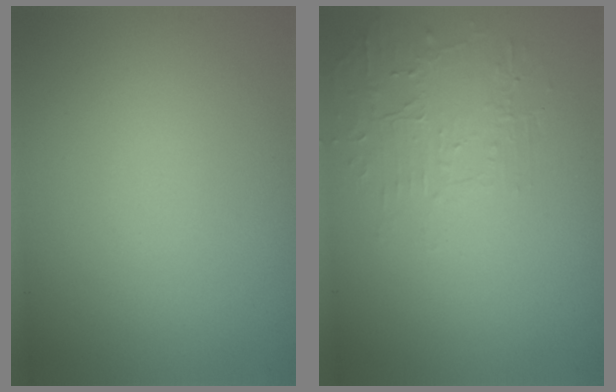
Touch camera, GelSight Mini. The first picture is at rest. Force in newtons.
{"total": 1.8, "press": 0.7, "slide": 1.7}